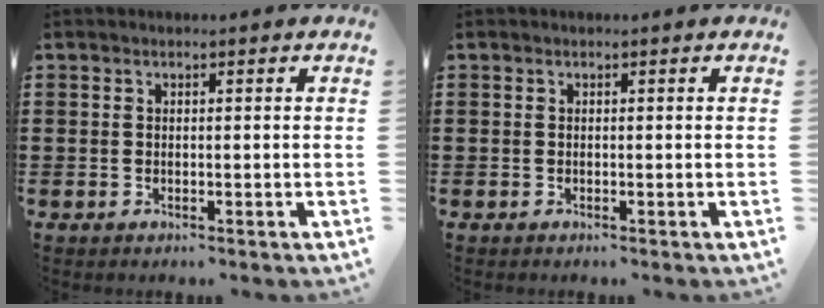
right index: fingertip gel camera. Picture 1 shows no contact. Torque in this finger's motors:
{"motor_torque": [-0.02, 0.04, -0.01, -0.01]}